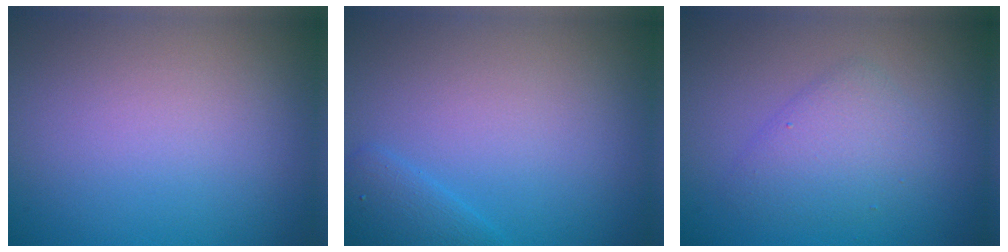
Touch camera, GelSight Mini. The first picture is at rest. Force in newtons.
{"total": 1.9, "press": 1.9, "slide": 0.1}
{"total": 2.9, "press": 2.9, "slide": 0.2}